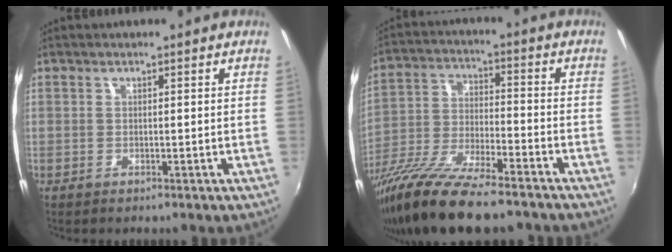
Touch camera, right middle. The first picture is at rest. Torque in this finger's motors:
{"motor_torque": [1.11, -1.03, 0.89, 0.21]}